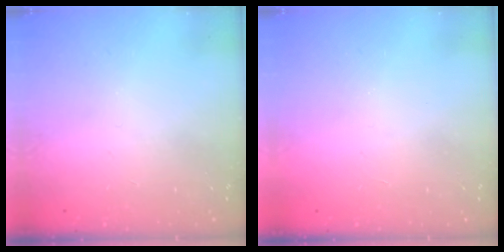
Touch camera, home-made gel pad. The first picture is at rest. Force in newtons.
{"total": 1.7, "press": 1.6, "slide": 0.1}